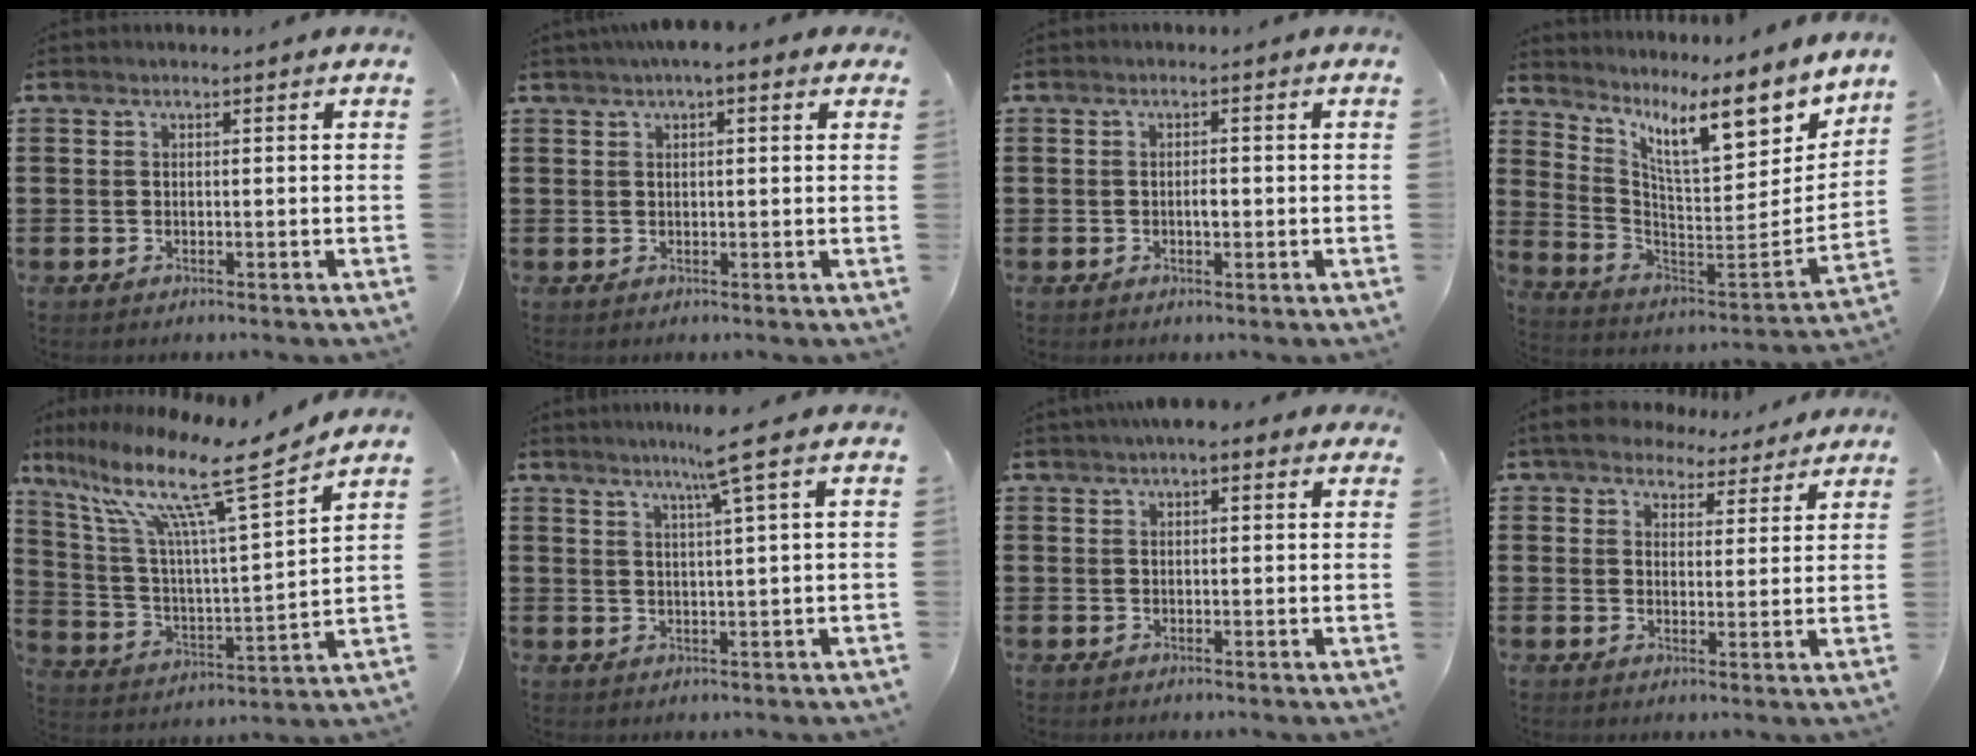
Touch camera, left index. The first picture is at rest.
{"total": 2.6, "force": [1.5, 0.9, 1.9], "torque": [-0.041, 0.007, 0.027]}
{"total": 1.6, "force": [-0.2, 0.5, 1.5], "torque": [-0.028, 0.001, -0.004]}
{"total": 11.6, "force": [6.9, 2.8, 9.0], "torque": [-0.164, -0.049, 0.108]}
{"total": 14.8, "force": [10.1, 1.5, 10.6], "torque": [-0.228, -0.058, 0.158]}
{"total": 5.8, "force": [3.4, -0.9, 4.6], "torque": [-0.095, 0.001, 0.055]}
{"total": 2.3, "force": [1.6, 0.9, 1.4], "torque": [-0.032, 0.009, 0.028]}
{"total": 5.8, "force": [5.2, 1.9, 1.5], "torque": [-0.052, -0.013, 0.096]}